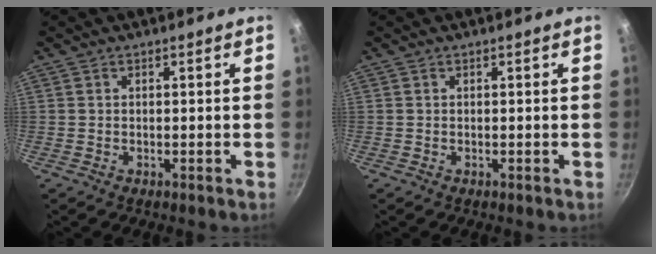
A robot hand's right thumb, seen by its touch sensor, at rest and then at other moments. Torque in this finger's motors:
{"motor_torque": [0.09, 0.09, -0.01, 0.00, 0.00]}